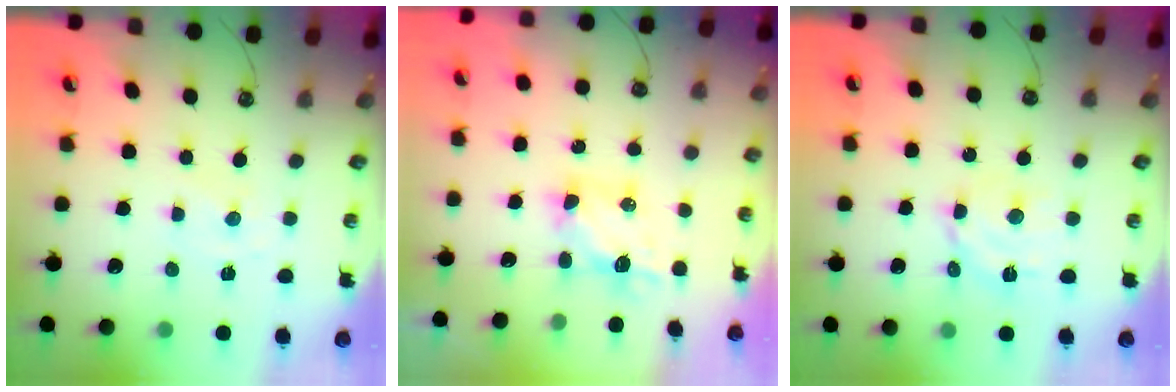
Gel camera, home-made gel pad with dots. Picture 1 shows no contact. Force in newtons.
{"total": 6.1, "press": 6.1, "slide": 0.3}
{"total": 10.5, "press": 10.5, "slide": 0.7}